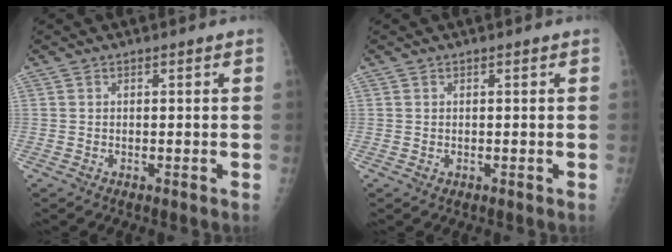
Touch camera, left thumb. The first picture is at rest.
{"total": 0.5, "force": [0.2, 0.4, 0.3], "torque": [-0.002, -0.001, 0.003]}